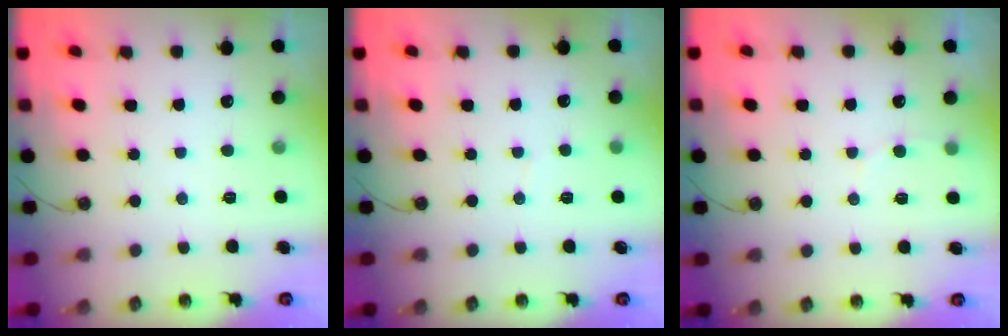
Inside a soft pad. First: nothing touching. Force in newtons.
{"total": 2.0, "press": 2.0, "slide": 0.1}
{"total": 5.4, "press": 5.4, "slide": 0.5}